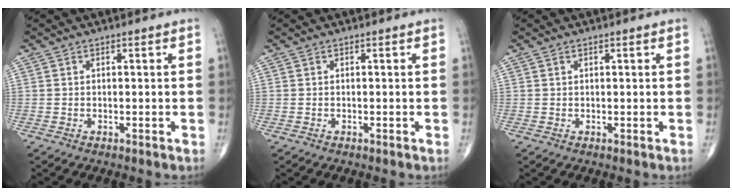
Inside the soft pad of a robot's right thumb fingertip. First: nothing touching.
{"total": 0.0}
{"total": 0.0}